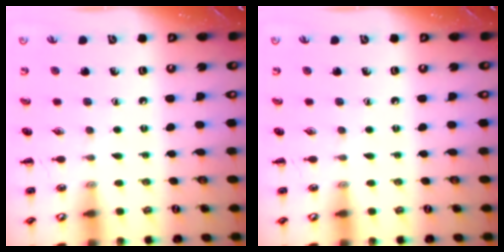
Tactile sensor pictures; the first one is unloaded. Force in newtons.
{"total": 0.0}